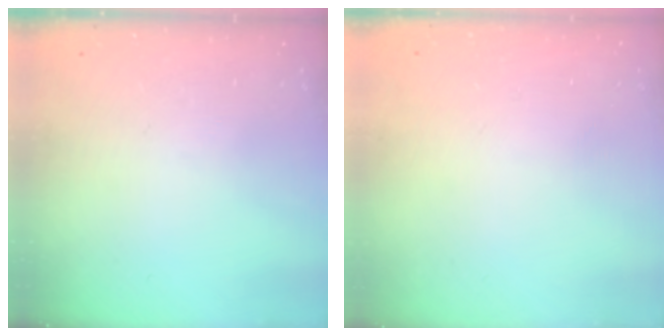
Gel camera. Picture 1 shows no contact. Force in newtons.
{"total": 1.7, "press": 1.7, "slide": 0.2}